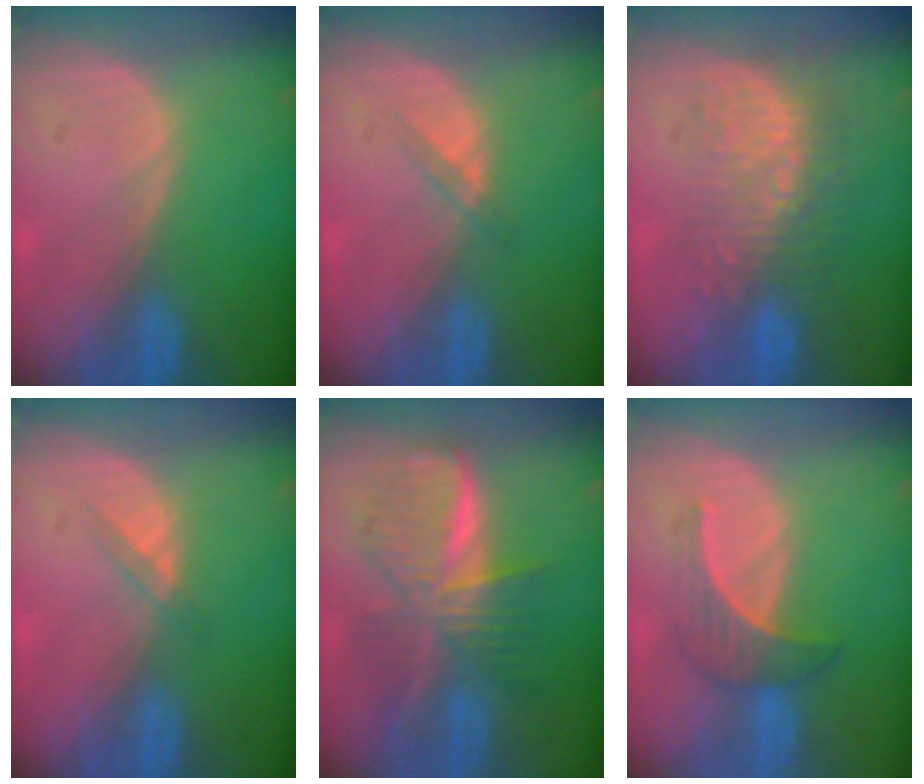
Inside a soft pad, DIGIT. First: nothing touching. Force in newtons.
{"total": 1.8, "press": 1.4, "slide": 1.0}
{"total": 9.1, "press": 8.5, "slide": 3.2}
{"total": 1.8, "press": 1.4, "slide": 1.0}
{"total": 9.5, "press": 9.5, "slide": 0.7}
{"total": 4.5, "press": 4.4, "slide": 0.8}